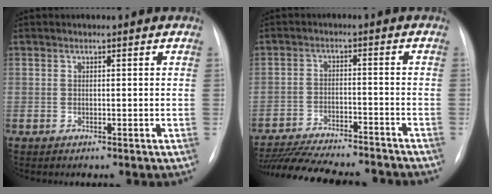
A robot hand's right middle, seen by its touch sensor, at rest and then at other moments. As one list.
[{"total": 19.6, "force": [-17.8, 3.0, 7.7], "torque": [-0.161, -0.022, -0.257]}]